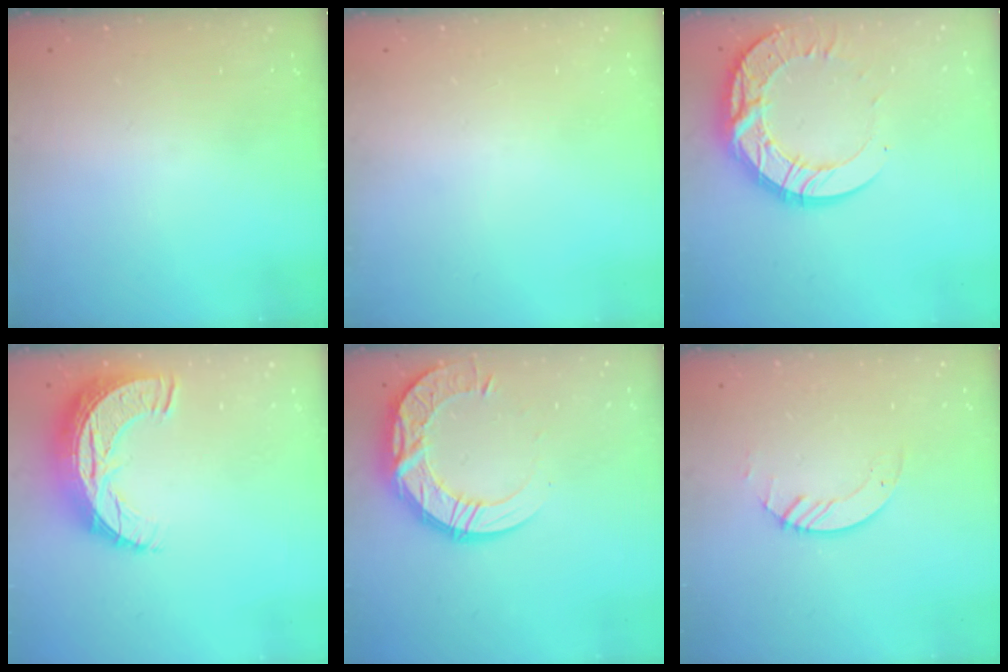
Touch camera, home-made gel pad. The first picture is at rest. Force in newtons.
{"total": 0.0}
{"total": 17.3, "press": 17.2, "slide": 1.5}
{"total": 11.6, "press": 11.6, "slide": 0.7}
{"total": 19.5, "press": 19.4, "slide": 1.5}
{"total": 2.6, "press": 2.6, "slide": 0.3}